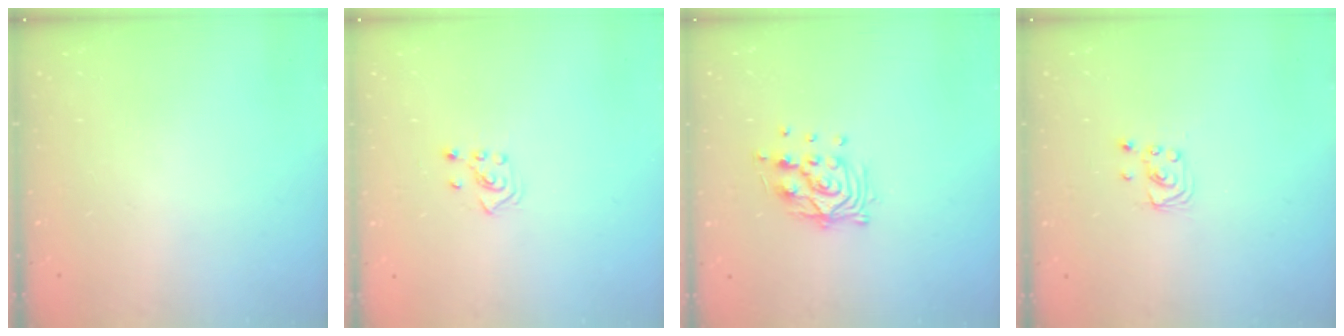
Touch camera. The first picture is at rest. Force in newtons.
{"total": 3.4, "press": 3.4, "slide": 0.6}
{"total": 10.6, "press": 10.6, "slide": 0.9}
{"total": 1.9, "press": 1.9, "slide": 0.1}